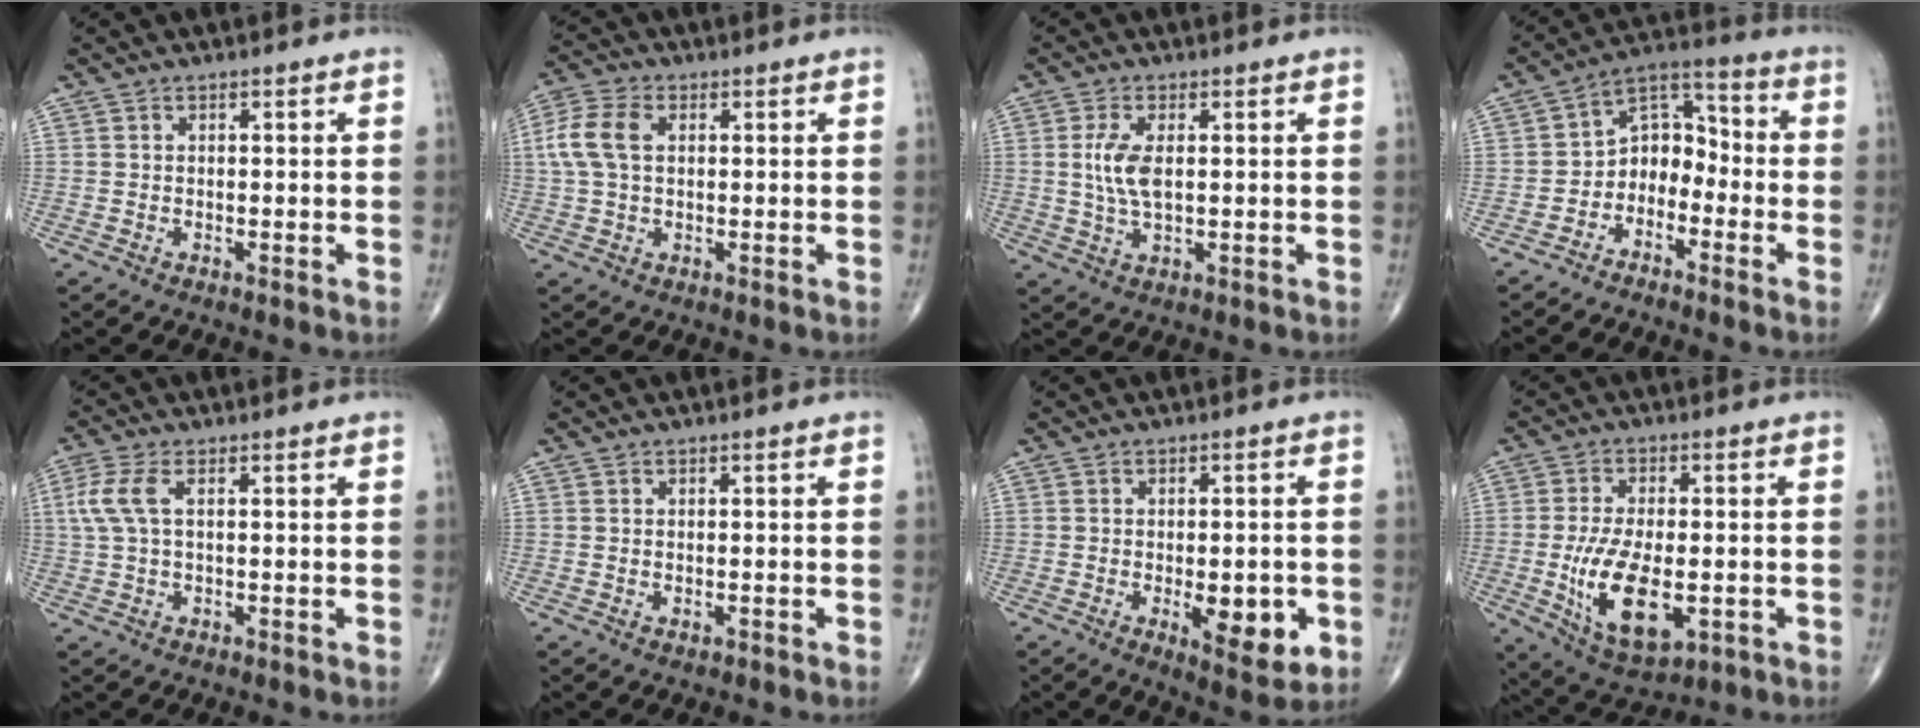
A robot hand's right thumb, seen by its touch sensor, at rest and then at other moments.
{"total": 7.9, "force": [1.4, 4.9, 6.0], "torque": [-0.145, 0.018, 0.026]}
{"total": 6.0, "force": [0.7, 2.7, 5.3], "torque": [-0.113, -0.003, 0.013]}
{"total": 8.5, "force": [-3.2, 6.2, 4.8], "torque": [-0.049, 0.062, -0.074]}
{"total": 5.5, "force": [1.2, 2.3, 4.8], "torque": [-0.138, 0.017, 0.025]}
{"total": 0.6, "force": [-0.3, 0.3, 0.4], "torque": [-0.005, 0.000, -0.003]}
{"total": 9.3, "force": [-2.4, 3.6, 8.2], "torque": [-0.095, -0.009, -0.026]}
{"total": 13.8, "force": [-2.9, 6.7, 11.7], "torque": [-0.208, -0.010, -0.037]}